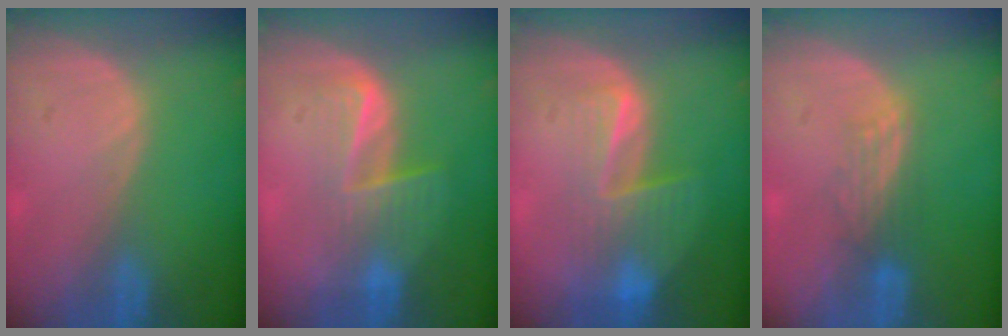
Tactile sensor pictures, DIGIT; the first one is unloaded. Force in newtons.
{"total": 6.9, "press": 5.6, "slide": 4.0}
{"total": 7.7, "press": 6.8, "slide": 3.6}
{"total": 2.8, "press": 2.7, "slide": 0.6}